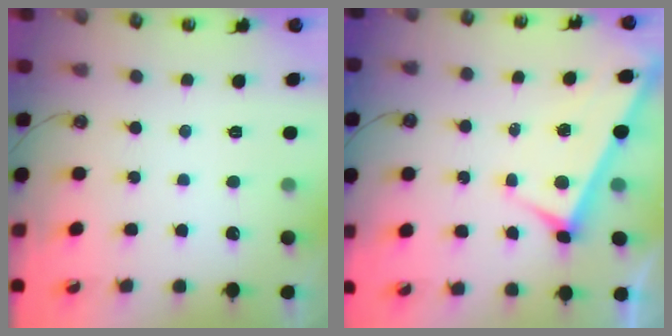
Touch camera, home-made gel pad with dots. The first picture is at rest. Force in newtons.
{"total": 3.9, "press": 3.9, "slide": 0.2}